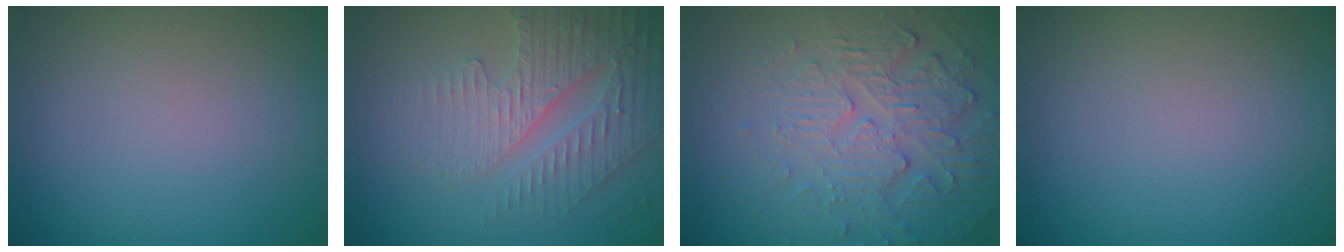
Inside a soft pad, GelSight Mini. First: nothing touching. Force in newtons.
{"total": 3.8, "press": 3.6, "slide": 1.2}
{"total": 6.0, "press": 3.7, "slide": 4.8}
{"total": 0.0}